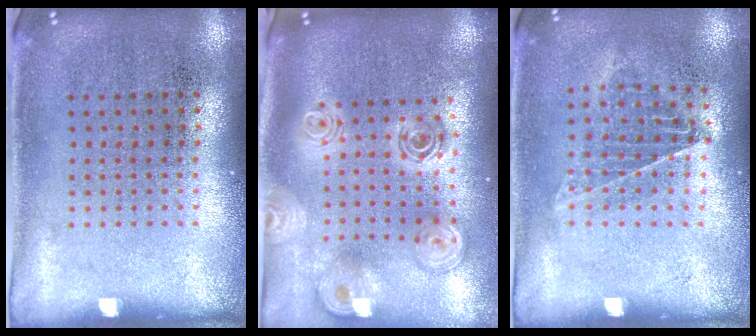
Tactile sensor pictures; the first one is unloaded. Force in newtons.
{"total": 2.6, "press": 1.9, "slide": 1.8}
{"total": 1.0, "press": 0.9, "slide": 0.3}